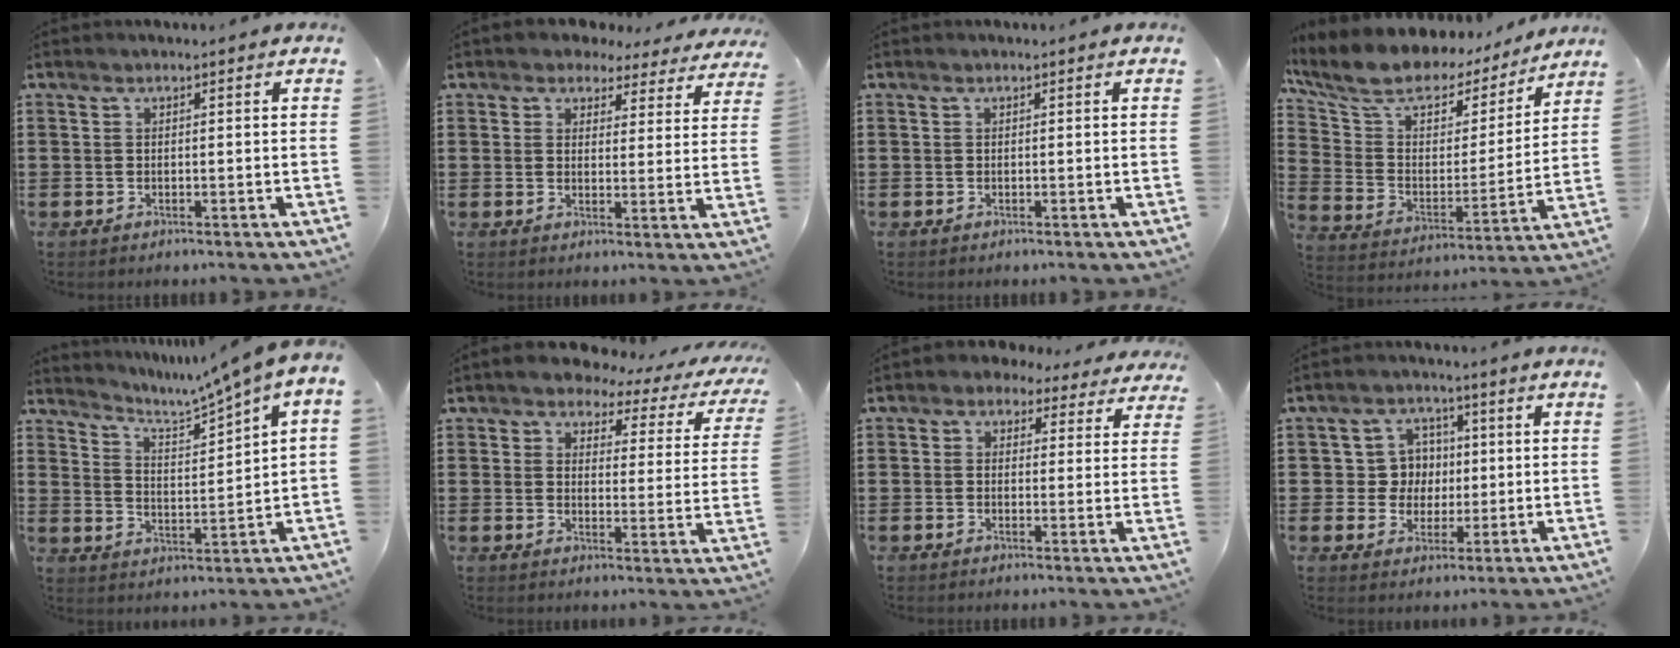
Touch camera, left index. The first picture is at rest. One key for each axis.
{"total": 3.8, "fx": 3.4, "fy": 1.5, "fz": 0.6, "tx": -0.023, "ty": -0.013, "tz": 0.058}
{"total": 0.0}
{"total": 10.2, "fx": 8.0, "fy": 4.9, "fz": 4.1, "tx": -0.114, "ty": -0.050, "tz": 0.139}
{"total": 4.4, "fx": 3.6, "fy": -0.3, "fz": 2.6, "tx": -0.071, "ty": -0.030, "tz": 0.048}
{"total": 4.2, "fx": 3.5, "fy": 1.7, "fz": 1.4, "tx": -0.042, "ty": -0.018, "tz": 0.054}
{"total": 2.8, "fx": 2.2, "fy": 1.7, "fz": 0.7, "tx": -0.019, "ty": -0.002, "tz": 0.037}
{"total": 6.1, "fx": 0.6, "fy": 5.8, "fz": 1.9, "tx": -0.055, "ty": 0.015, "tz": 0.008}